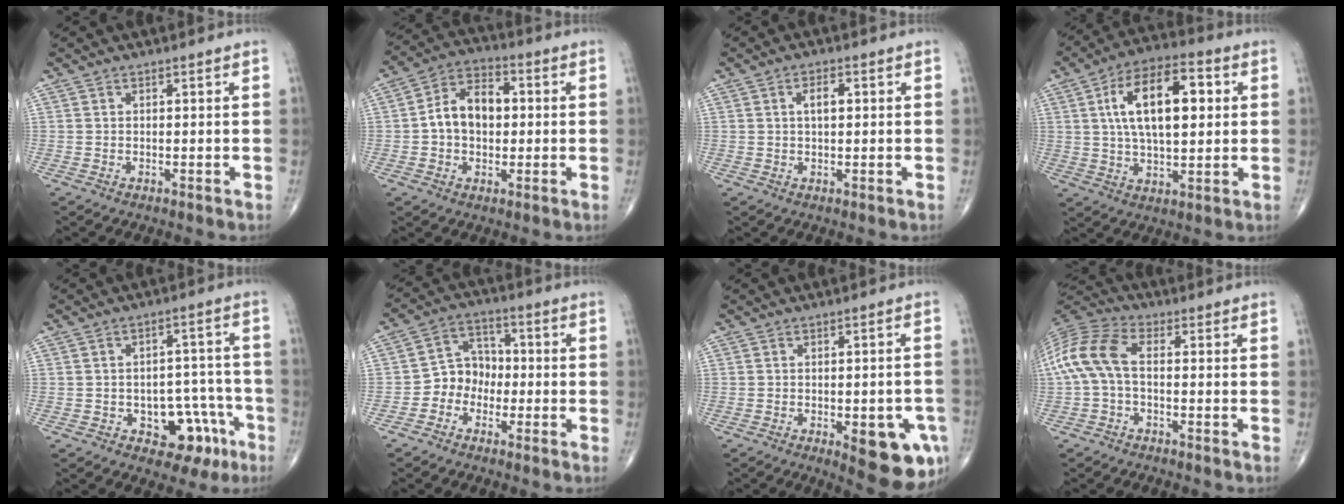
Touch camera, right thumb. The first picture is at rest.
{"total": 10.4, "force": [0.3, 7.2, 7.5], "torque": [-0.108, 0.027, -0.003]}
{"total": 3.3, "force": [0.7, 1.6, 2.8], "torque": [-0.046, 0.004, 0.012]}
{"total": 16.6, "force": [3.5, 7.9, 14.2], "torque": [-0.225, 0.011, 0.057]}
{"total": 10.5, "force": [-4.8, 6.6, 6.6], "torque": [-0.039, 0.047, -0.055]}
{"total": 7.0, "force": [-2.2, 5.9, 3.0], "torque": [-0.016, 0.035, -0.054]}
{"total": 12.1, "force": [-4.6, 4.5, 10.2], "torque": [-0.101, 0.007, -0.044]}
{"total": 10.4, "force": [-0.5, 5.5, 8.8], "torque": [-0.198, 0.030, -0.020]}